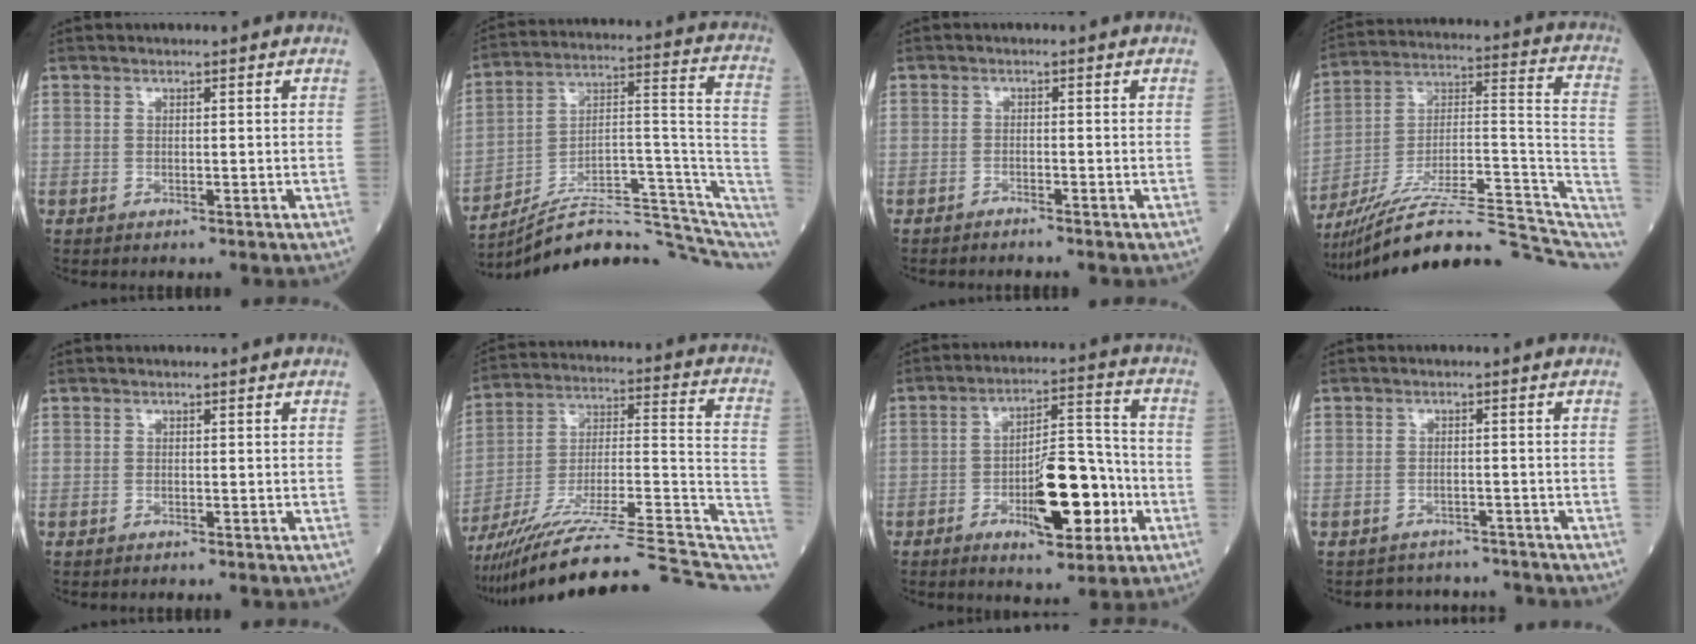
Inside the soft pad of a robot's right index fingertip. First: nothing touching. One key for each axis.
{"total": 19.5, "fx": -16.8, "fy": 2.6, "fz": 9.7, "tx": -0.104, "ty": 0.062, "tz": -0.250}
{"total": 1.7, "fx": -1.5, "fy": -0.2, "fz": 0.6, "tx": -0.010, "ty": 0.002, "tz": -0.019}
{"total": 25.3, "fx": -21.0, "fy": 3.7, "fz": 13.6, "tx": -0.157, "ty": 0.032, "tz": -0.321}
{"total": 0.0}
{"total": 28.8, "fx": -24.1, "fy": 1.7, "fz": 15.6, "tx": -0.192, "ty": 0.000, "tz": -0.365}
{"total": 12.1, "fx": -4.2, "fy": 3.8, "fz": 10.7, "tx": -0.173, "ty": 0.013, "tz": -0.060}
{"total": 5.3, "fx": -4.9, "fy": 1.8, "fz": -1.0, "tx": 0.016, "ty": 0.024, "tz": -0.063}